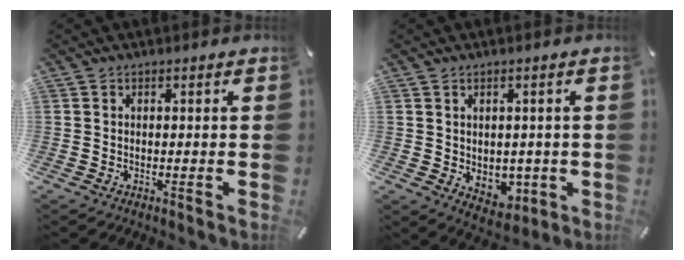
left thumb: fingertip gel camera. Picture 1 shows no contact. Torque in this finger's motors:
{"motor_torque": [0.79, 0.80, 0.09, -0.02, 0.00]}